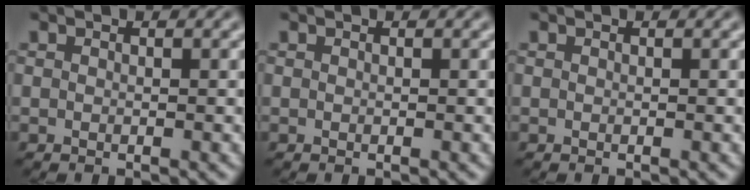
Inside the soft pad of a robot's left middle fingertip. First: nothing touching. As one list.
[{"total": 0.0}, {"total": 0.0}]